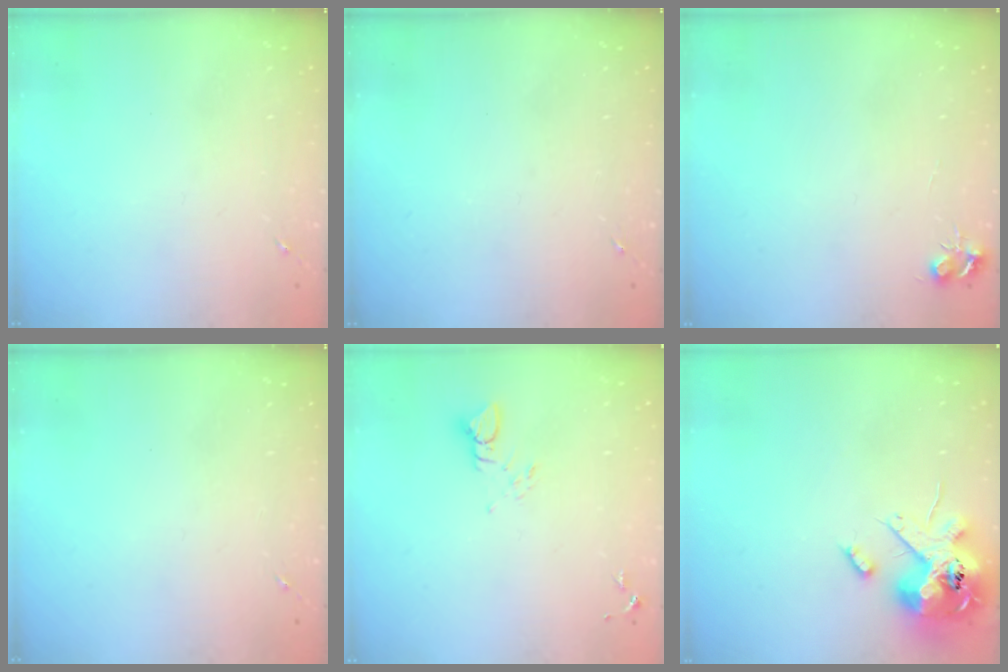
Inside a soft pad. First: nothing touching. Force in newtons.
{"total": 0.0}
{"total": 5.3, "press": 5.3, "slide": 0.7}
{"total": 0.0}
{"total": 4.0, "press": 4.0, "slide": 0.1}
{"total": 14.9, "press": 14.7, "slide": 2.6}